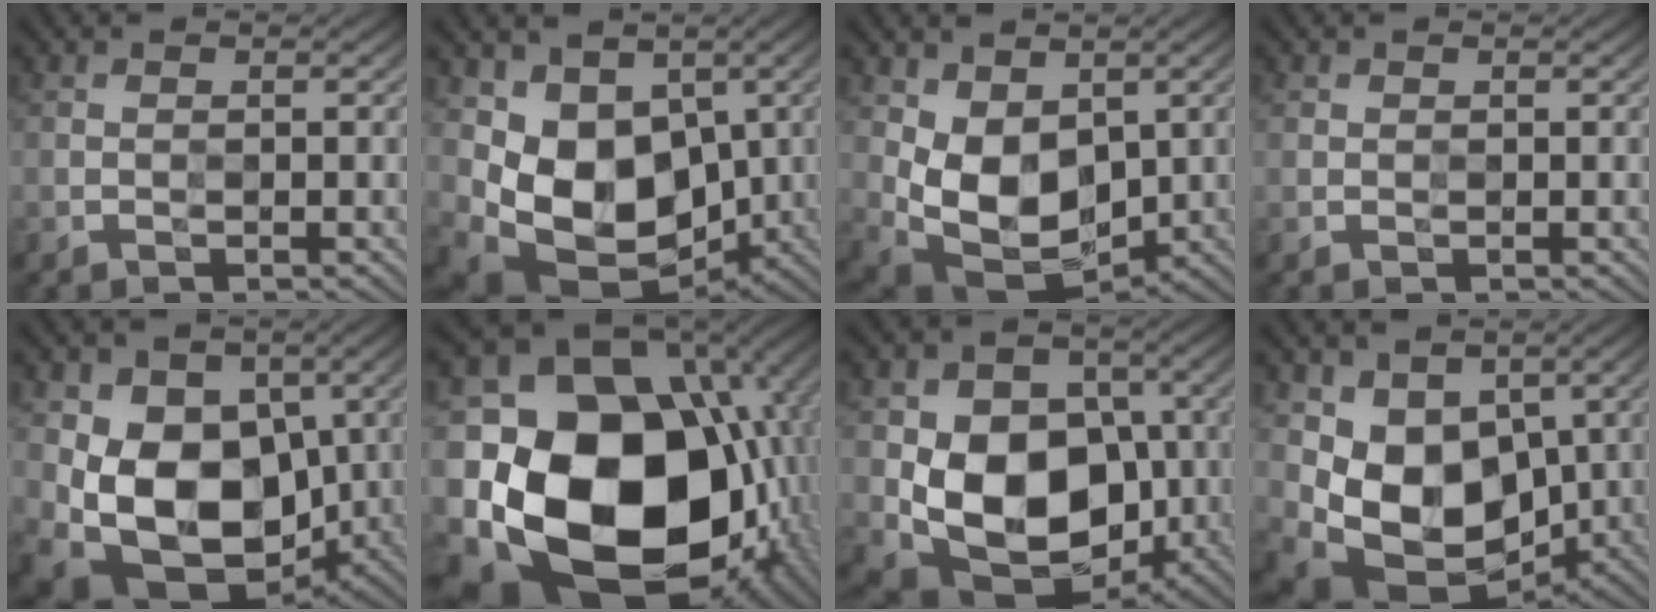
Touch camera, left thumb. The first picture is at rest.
{"total": 12.4, "force": [0.4, 9.2, 8.3], "torque": [-0.182, -0.044, 0.016]}
{"total": 9.1, "force": [1.2, 6.2, 6.6], "torque": [-0.142, -0.023, 0.027]}
{"total": 0.7, "force": [0.4, 0.6, 0.1], "torque": [0.000, -0.002, 0.008]}
{"total": 14.4, "force": [-1.2, 10.4, 9.9], "torque": [-0.184, -0.033, -0.014]}
{"total": 23.5, "force": [-4.5, 17.4, 15.2], "torque": [-0.339, -0.060, -0.041]}
{"total": 14.1, "force": [-2.1, 10.3, 9.4], "torque": [-0.165, -0.028, -0.039]}
{"total": 11.9, "force": [0.4, 8.9, 7.9], "torque": [-0.169, -0.048, 0.015]}